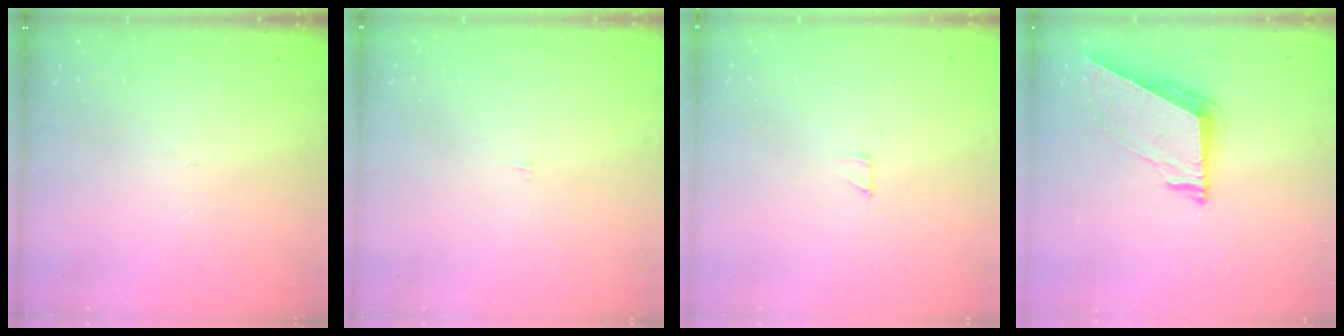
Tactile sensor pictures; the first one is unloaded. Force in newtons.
{"total": 2.2, "press": 2.2, "slide": 0.2}
{"total": 2.0, "press": 2.0, "slide": 0.0}
{"total": 7.5, "press": 7.5, "slide": 0.5}